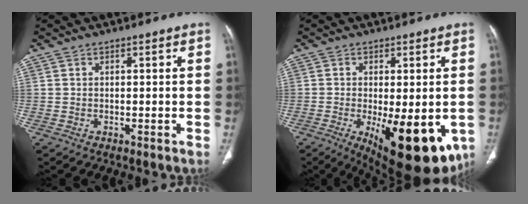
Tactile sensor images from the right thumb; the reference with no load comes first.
{"total": 17.5, "force": [-5.7, 7.0, 15.0], "torque": [-0.169, -0.021, -0.062]}